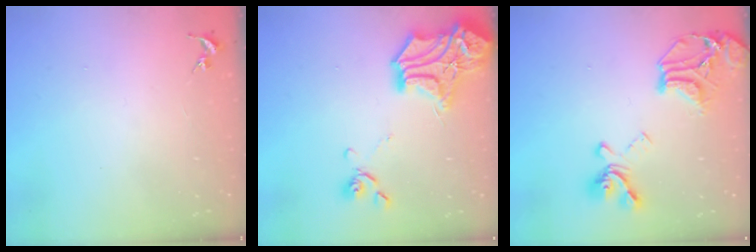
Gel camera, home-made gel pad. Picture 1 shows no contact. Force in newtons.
{"total": 19.5, "press": 19.4, "slide": 2.1}
{"total": 19.6, "press": 19.5, "slide": 2.1}